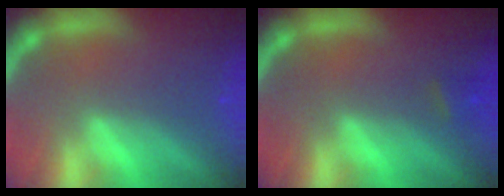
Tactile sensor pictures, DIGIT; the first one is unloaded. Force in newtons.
{"total": 1.4}